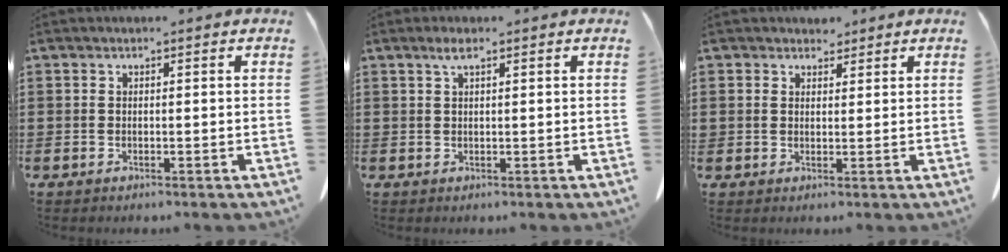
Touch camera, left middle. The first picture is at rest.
{"total": 1.9, "force": [1.0, 0.4, 1.6], "torque": [-0.034, 0.002, 0.017]}
{"total": 2.5, "force": [2.1, 1.3, 0.0], "torque": [-0.002, 0.002, 0.039]}